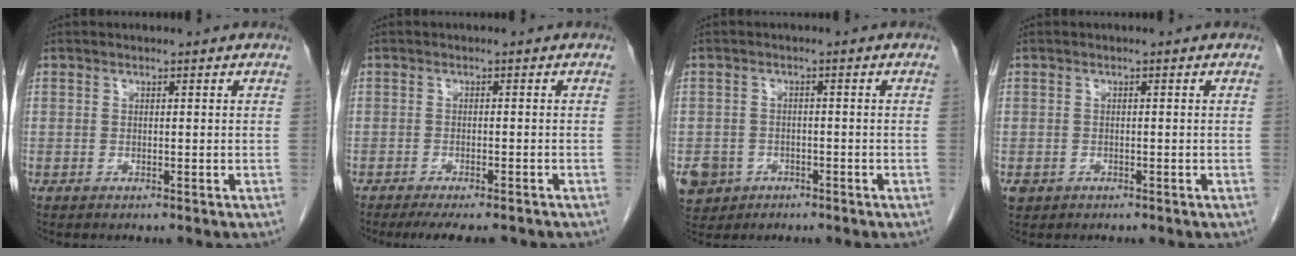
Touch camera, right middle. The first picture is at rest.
{"total": 8.0, "force": [-6.8, 1.7, 3.8], "torque": [-0.048, -0.012, -0.094]}
{"total": 7.3, "force": [-3.6, 6.1, 1.6], "torque": [-0.047, 0.003, -0.053]}
{"total": 1.7, "force": [-0.8, 1.4, 0.4], "torque": [-0.011, 0.003, -0.008]}